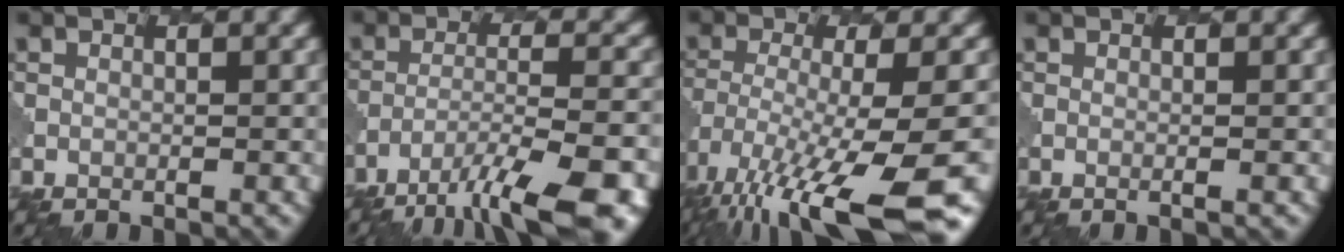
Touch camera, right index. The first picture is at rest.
{"total": 10.6, "force": [-7.2, 2.8, 7.2], "torque": [-0.117, -0.015, -0.107]}
{"total": 14.1, "force": [-8.6, 3.2, 10.8], "torque": [-0.216, -0.026, -0.129]}
{"total": 0.8, "force": [0.2, 0.2, 0.7], "torque": [-0.007, -0.001, -0.004]}